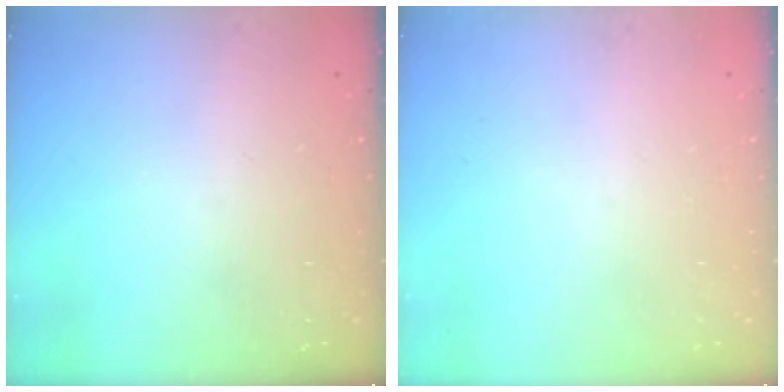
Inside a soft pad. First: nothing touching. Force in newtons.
{"total": 0.0}